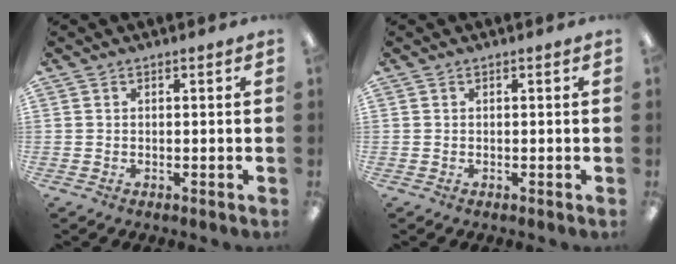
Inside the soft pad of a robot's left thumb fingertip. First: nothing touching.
{"total": 0.0}